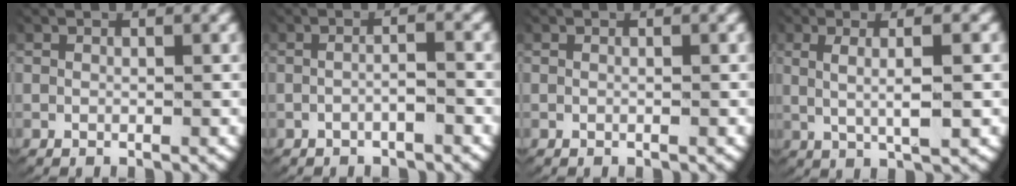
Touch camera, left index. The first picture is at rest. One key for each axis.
{"total": 1.7, "fx": -0.7, "fy": 0.1, "fz": 1.6, "tx": -0.026, "ty": -0.001, "tz": -0.014}
{"total": 0.0}
{"total": 5.1, "fx": 1.5, "fy": 1.3, "fz": 4.7, "tx": -0.075, "ty": 0.011, "tz": 0.028}